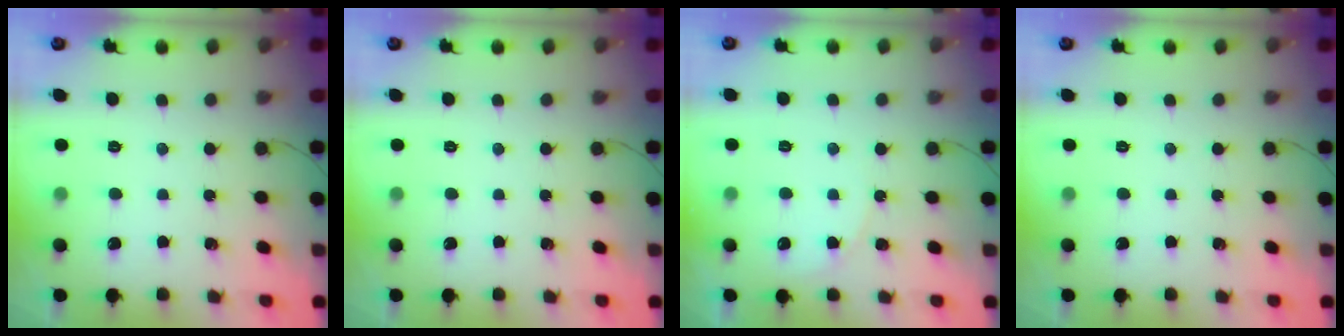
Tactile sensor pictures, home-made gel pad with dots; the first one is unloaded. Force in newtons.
{"total": 0.0}
{"total": 3.4, "press": 3.4, "slide": 0.4}
{"total": 0.0}